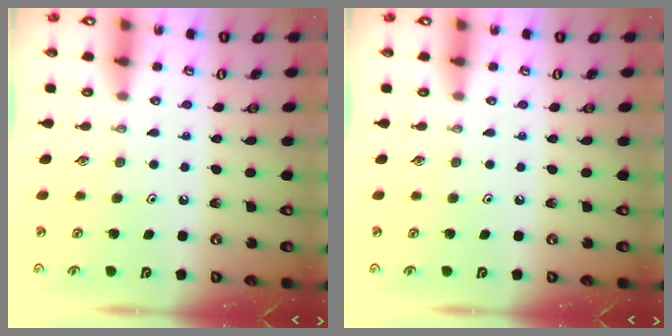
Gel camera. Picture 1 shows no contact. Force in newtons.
{"total": 0.0}